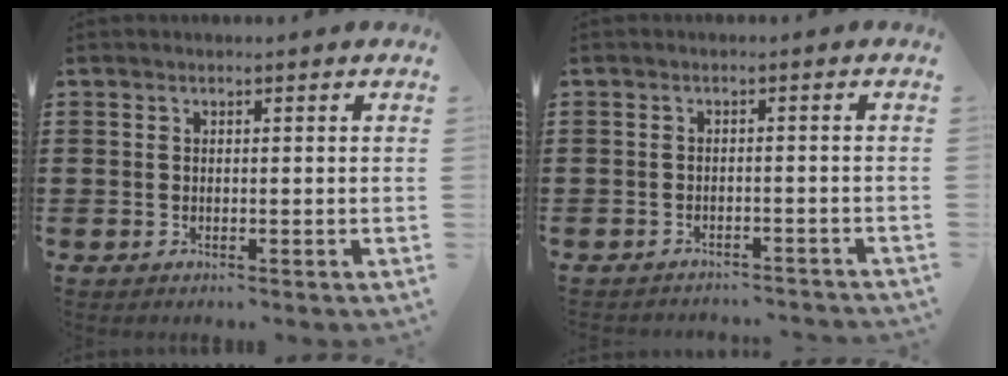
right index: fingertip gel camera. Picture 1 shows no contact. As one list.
[{"total": 1.9, "force": [-1.9, 0.1, 0.1], "torque": [-0.007, -0.001, -0.040]}]